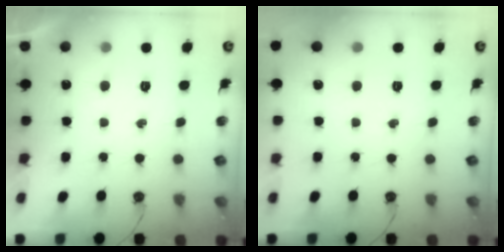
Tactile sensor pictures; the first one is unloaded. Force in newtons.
{"total": 0.0}